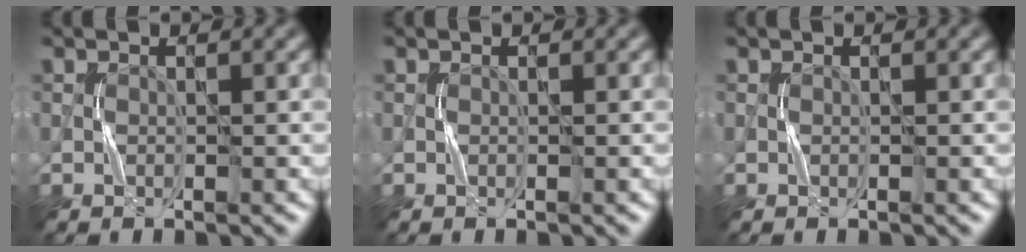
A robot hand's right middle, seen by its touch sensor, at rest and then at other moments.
{"total": 0.0}
{"total": 0.0}